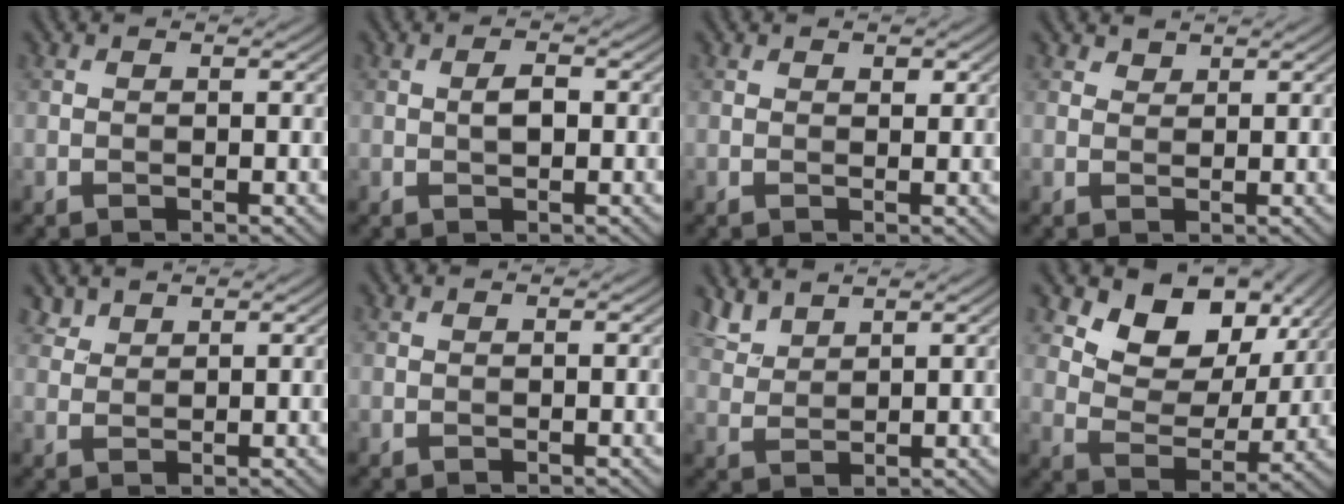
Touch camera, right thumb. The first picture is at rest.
{"total": 1.9, "force": [0.1, 0.9, 1.7], "torque": [-0.030, 0.003, 0.000]}
{"total": 1.0, "force": [0.6, 0.5, 0.5], "torque": [-0.008, -0.001, 0.010]}
{"total": 1.4, "force": [1.2, 0.6, 0.3], "torque": [-0.007, -0.001, 0.026]}
{"total": 2.0, "force": [1.7, 0.8, 0.4], "torque": [-0.015, 0.001, 0.041]}
{"total": 0.0}
{"total": 3.6, "force": [3.1, 1.1, 1.4], "torque": [-0.041, 0.002, 0.075]}
{"total": 10.9, "force": [6.0, 6.9, 5.8], "torque": [-0.108, -0.002, 0.096]}